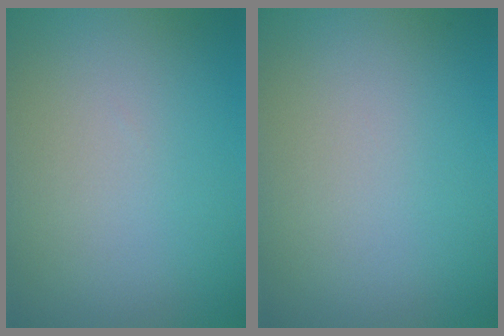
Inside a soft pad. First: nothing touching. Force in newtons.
{"total": 0.0}